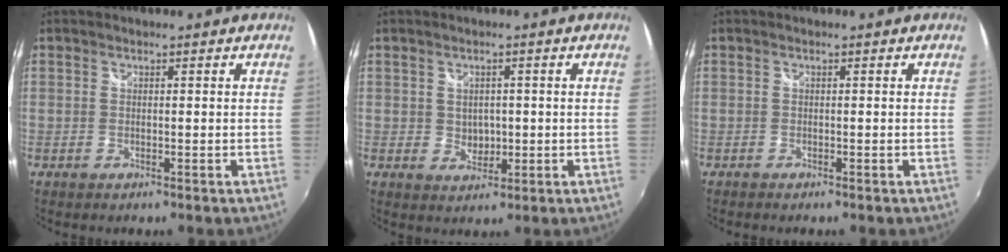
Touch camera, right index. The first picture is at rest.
{"total": 3.6, "force": [0.1, 3.0, 1.9], "torque": [-0.029, 0.000, 0.006]}
{"total": 0.7, "force": [-0.6, 0.2, 0.2], "torque": [-0.008, -0.004, -0.012]}